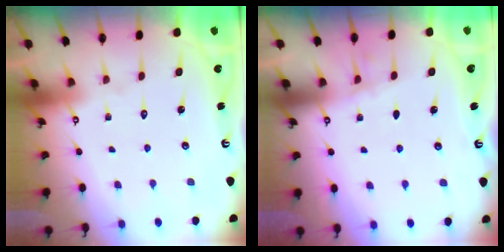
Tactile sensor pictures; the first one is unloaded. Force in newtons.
{"total": 1.8, "press": 1.7, "slide": 0.3}